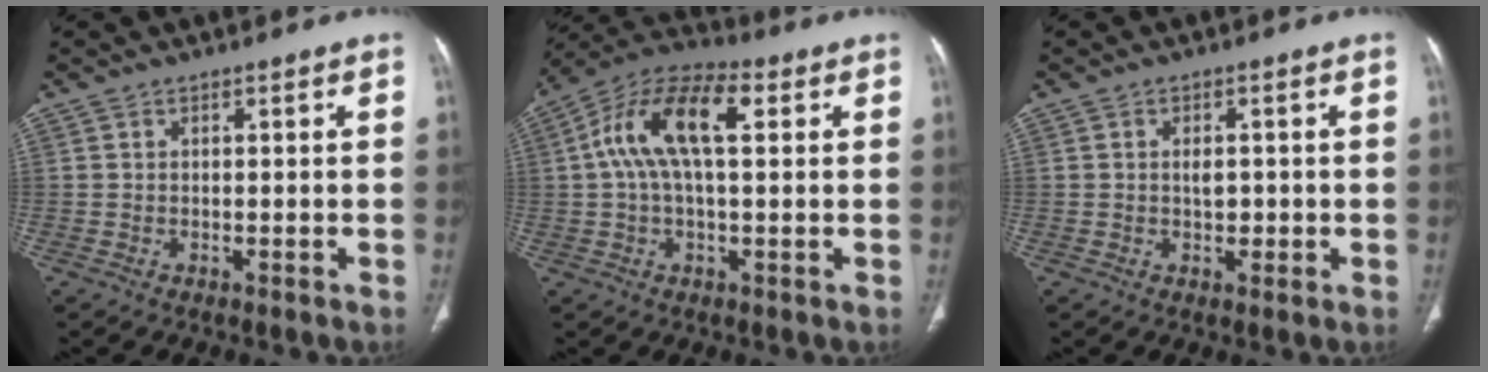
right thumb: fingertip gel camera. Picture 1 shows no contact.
{"total": 13.9, "force": [3.2, 6.3, 12.0], "torque": [-0.230, 0.038, 0.052]}
{"total": 2.7, "force": [0.1, 1.7, 2.1], "torque": [-0.028, 0.000, 0.002]}